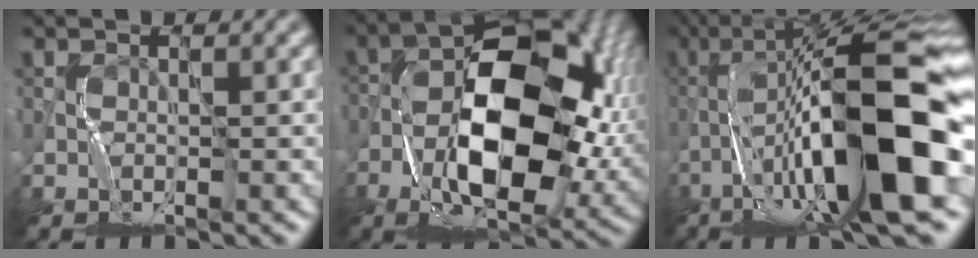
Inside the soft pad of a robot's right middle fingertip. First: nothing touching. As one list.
[{"total": 14.3, "force": [-2.7, 7.8, 11.6], "torque": [-0.177, 0.002, -0.056]}, {"total": 17.2, "force": [-4.5, 4.6, 15.9], "torque": [-0.284, 0.036, -0.070]}]